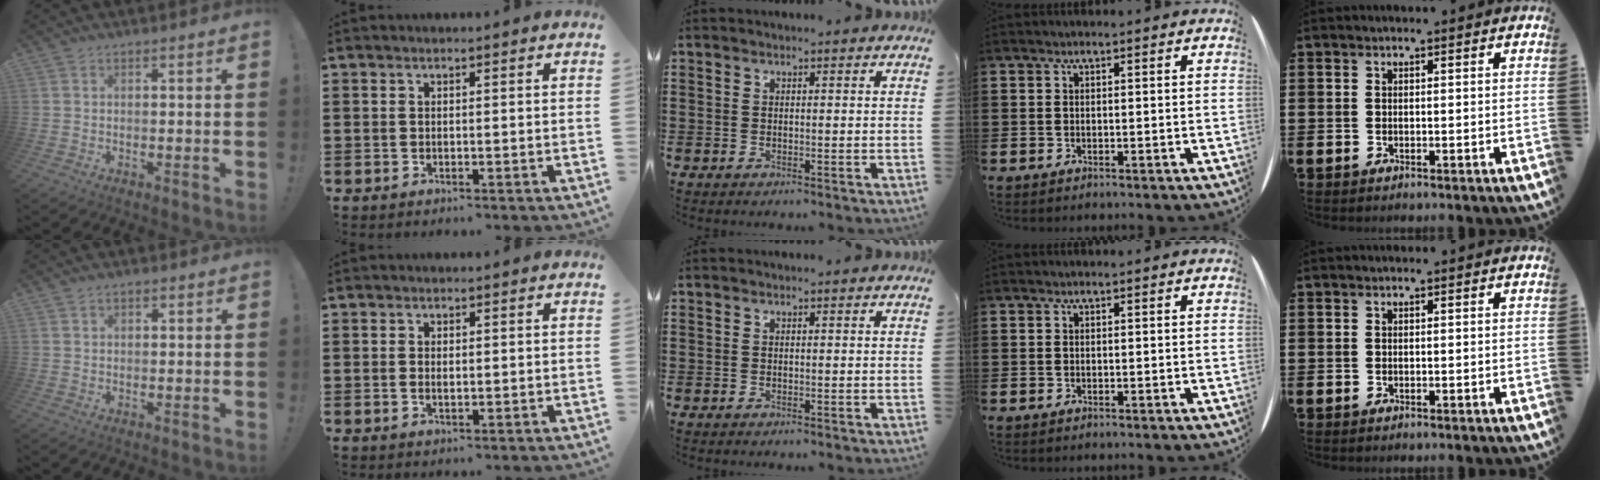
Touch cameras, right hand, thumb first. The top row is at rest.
{"thumb": {"total": 0.9, "force": [0.5, 0.7, 0.3], "torque": [-0.002, 0.001, 0.007]}, "index": {"total": 1.2, "force": [0.0, 0.5, 1.1], "torque": [-0.022, 0.004, -0.001]}}